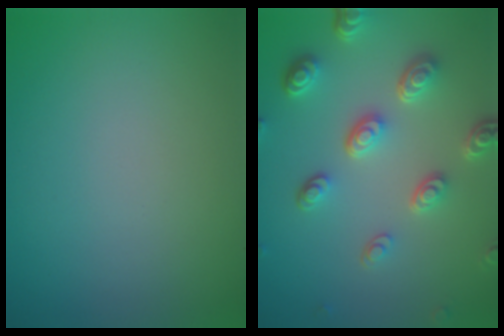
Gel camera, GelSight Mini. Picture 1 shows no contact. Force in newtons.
{"total": 5.4, "press": 4.0, "slide": 3.7}